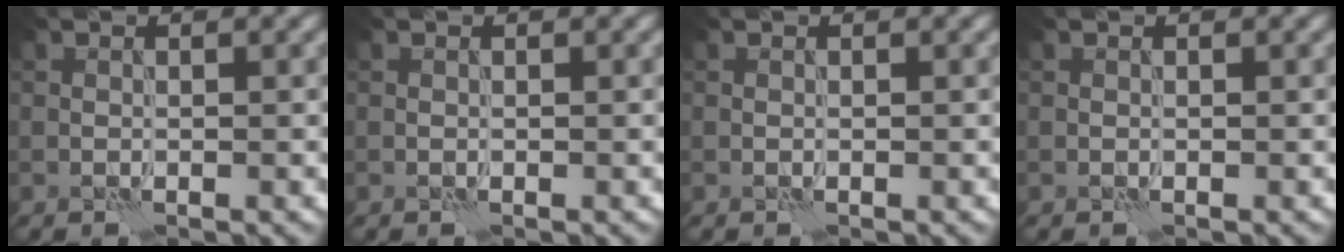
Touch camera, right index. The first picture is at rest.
{"total": 0.0}
{"total": 0.0}
{"total": 0.0}